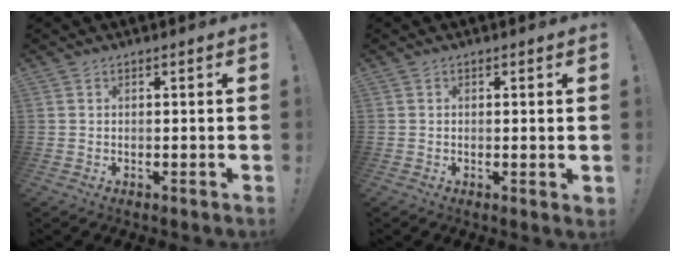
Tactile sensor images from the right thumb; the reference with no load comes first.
{"total": 1.2, "force": [0.4, 0.3, 1.1], "torque": [-0.007, -0.004, 0.005]}